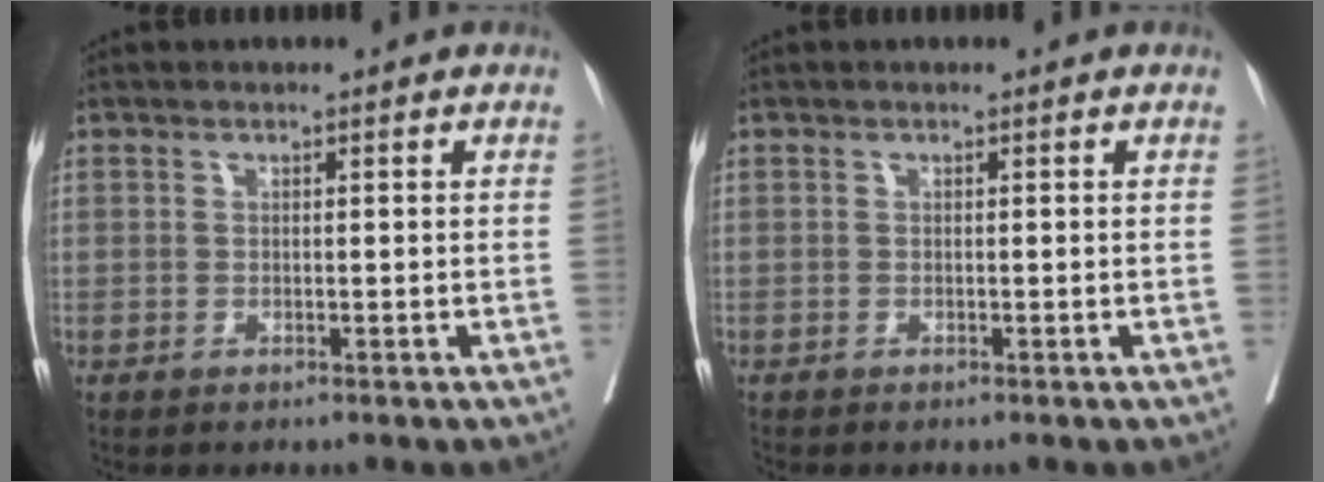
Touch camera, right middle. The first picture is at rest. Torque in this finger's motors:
{"motor_torque": [0.60, -0.57, 0.04, 0.04]}